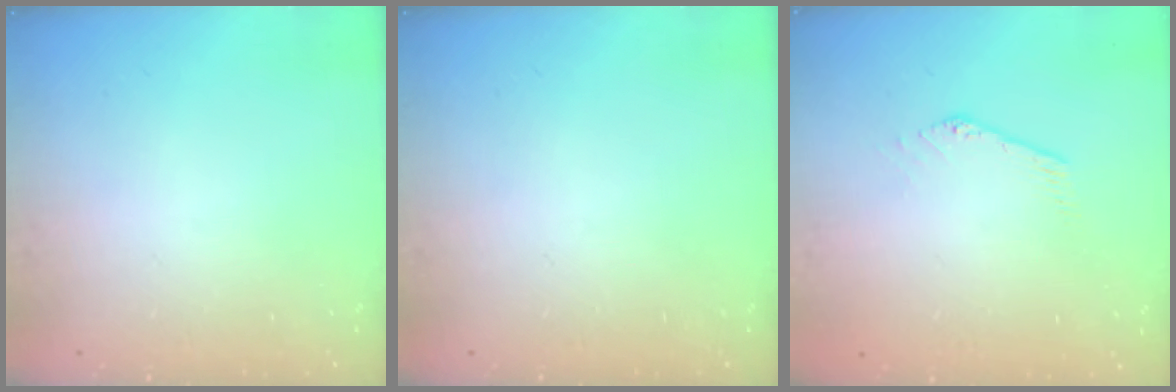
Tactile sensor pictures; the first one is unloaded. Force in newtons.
{"total": 0.0}
{"total": 1.6, "press": 1.6, "slide": 0.0}